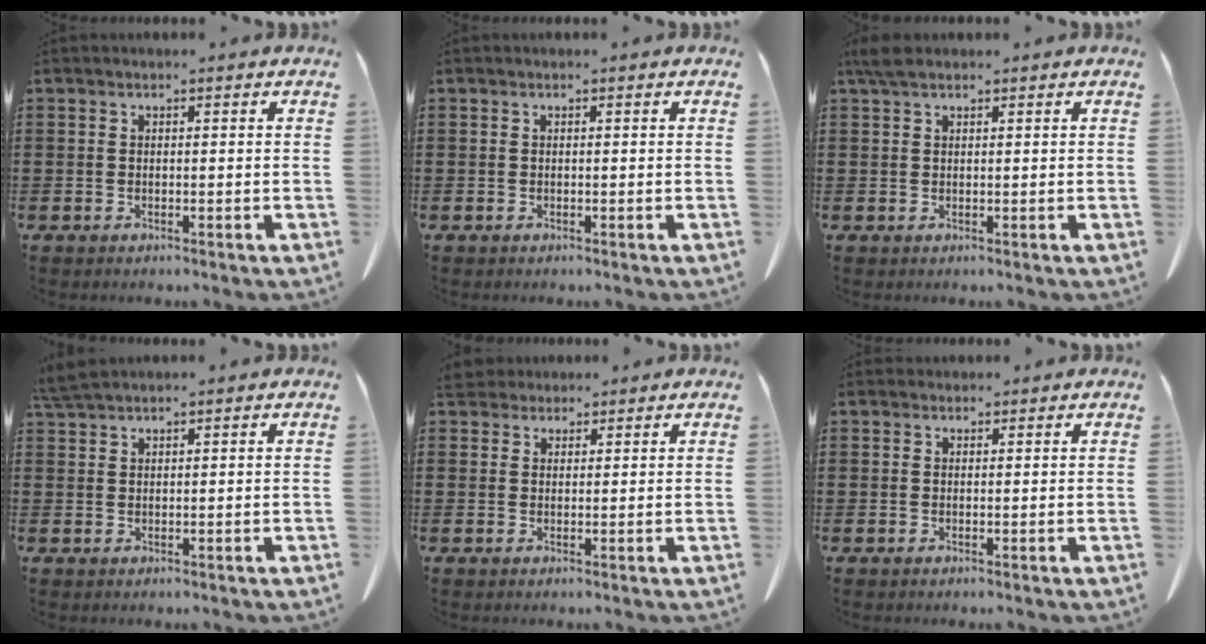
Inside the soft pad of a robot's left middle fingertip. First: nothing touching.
{"total": 0.0}
{"total": 2.4, "force": [1.5, 0.9, 1.6], "torque": [-0.036, 0.003, 0.029]}
{"total": 2.8, "force": [2.5, 0.2, 1.3], "torque": [-0.032, 0.000, 0.050]}
{"total": 3.1, "force": [2.8, 1.2, 0.5], "torque": [-0.019, 0.000, 0.056]}
{"total": 1.2, "force": [1.1, 0.5, 0.0], "torque": [-0.004, 0.000, 0.022]}